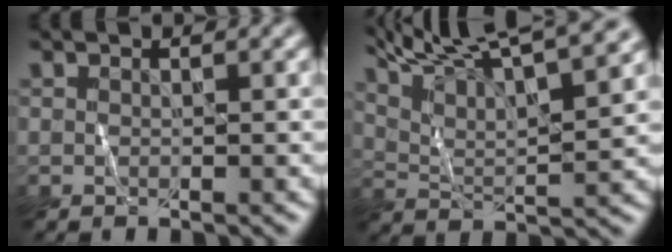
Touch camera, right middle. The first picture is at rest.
{"total": 12.8, "force": [9.9, 3.0, 7.5], "torque": [-0.124, 0.023, 0.130]}